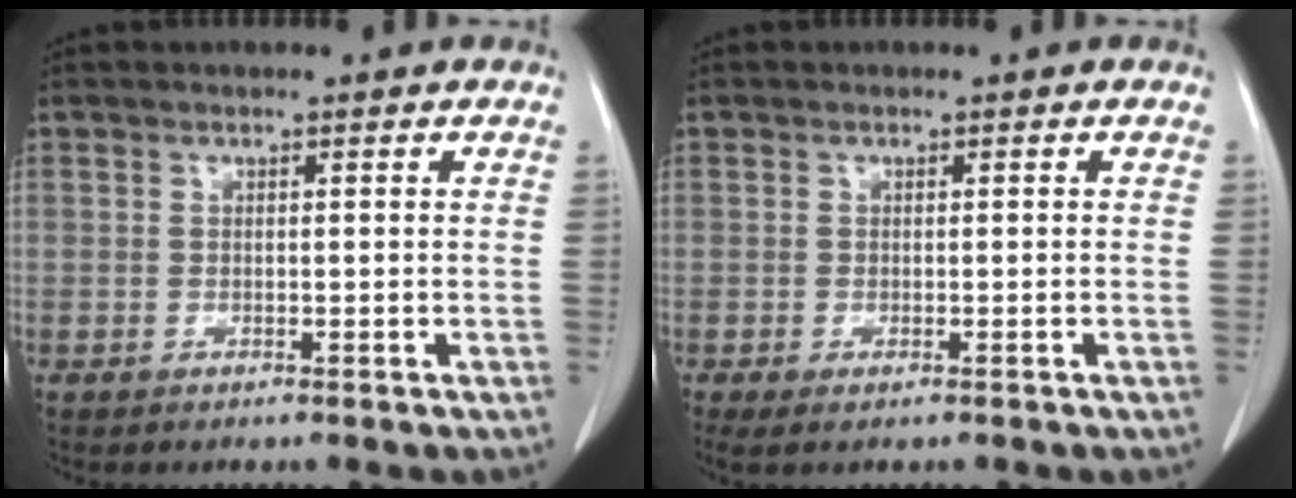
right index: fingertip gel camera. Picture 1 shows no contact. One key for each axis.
{"total": 2.3, "fx": -1.4, "fy": 0.6, "fz": 1.7, "tx": -0.026, "ty": -0.007, "tz": -0.021}